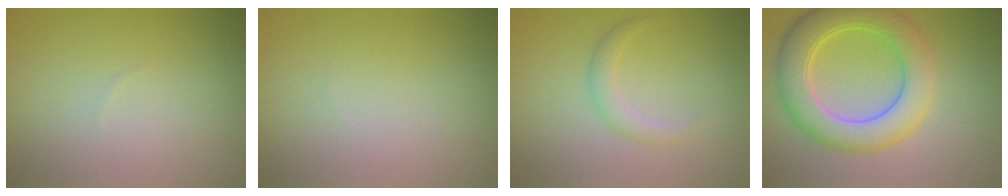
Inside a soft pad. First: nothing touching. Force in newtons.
{"total": 0.0}
{"total": 1.4, "press": 1.4, "slide": 0.1}
{"total": 7.1, "press": 7.1, "slide": 0.5}